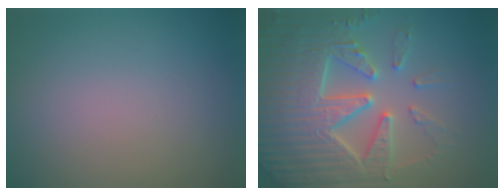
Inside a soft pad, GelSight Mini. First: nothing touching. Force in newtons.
{"total": 7.7, "press": 7.5, "slide": 1.6}